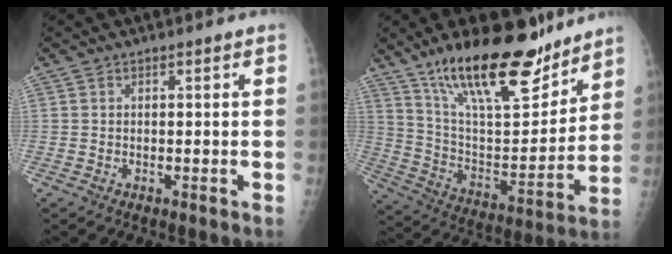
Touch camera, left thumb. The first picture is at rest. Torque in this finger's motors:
{"motor_torque": [1.23, 1.07, 1.41, -1.36, 0.38]}